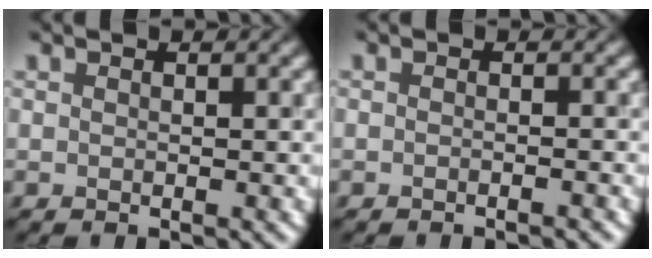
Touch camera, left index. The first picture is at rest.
{"total": 1.1, "force": [-1.0, 0.2, 0.5], "torque": [0.003, -0.005, -0.016]}